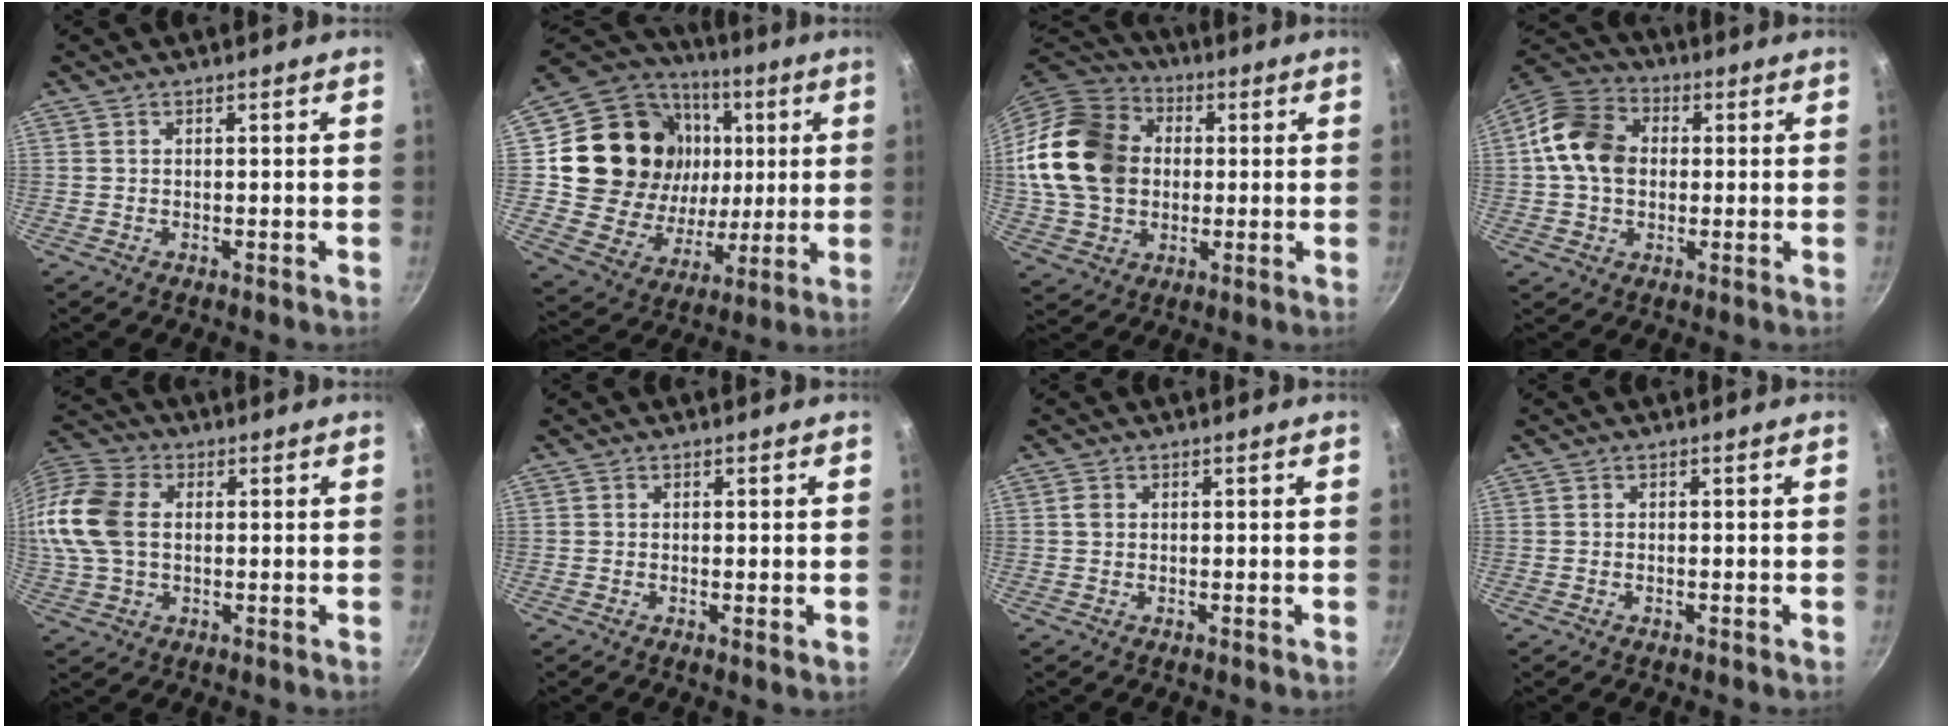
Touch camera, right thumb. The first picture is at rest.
{"total": 25.7, "force": [4.7, 20.8, 14.3], "torque": [-0.234, 0.007, 0.095]}
{"total": 21.3, "force": [2.3, 16.7, 13.0], "torque": [-0.234, 0.030, 0.045]}
{"total": 12.5, "force": [1.0, 9.6, 8.0], "torque": [-0.118, 0.018, 0.000]}
{"total": 16.5, "force": [1.3, 11.5, 11.7], "torque": [-0.254, 0.026, 0.013]}
{"total": 1.0, "force": [-0.1, 0.2, 1.0], "torque": [-0.016, -0.005, -0.005]}
{"total": 1.2, "force": [0.1, 1.0, 0.6], "torque": [-0.009, 0.004, 0.001]}
{"total": 0.7, "force": [-0.3, 0.3, 0.5], "torque": [-0.010, 0.003, -0.007]}